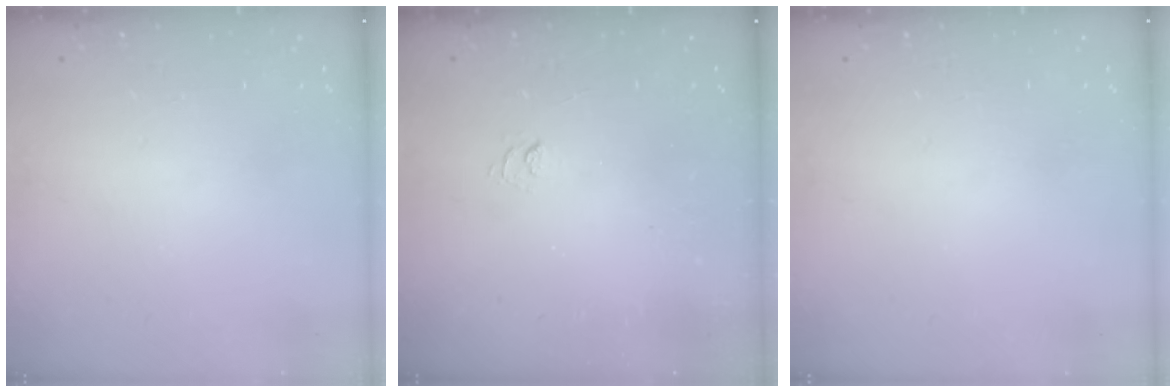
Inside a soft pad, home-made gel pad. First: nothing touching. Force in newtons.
{"total": 1.9, "press": 1.5, "slide": 1.3}
{"total": 0.0}